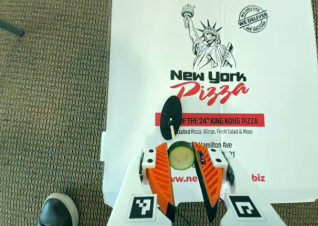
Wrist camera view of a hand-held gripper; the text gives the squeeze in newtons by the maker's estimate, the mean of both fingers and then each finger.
{"total": 7.0, "left": 7.0, "right": 7.0}